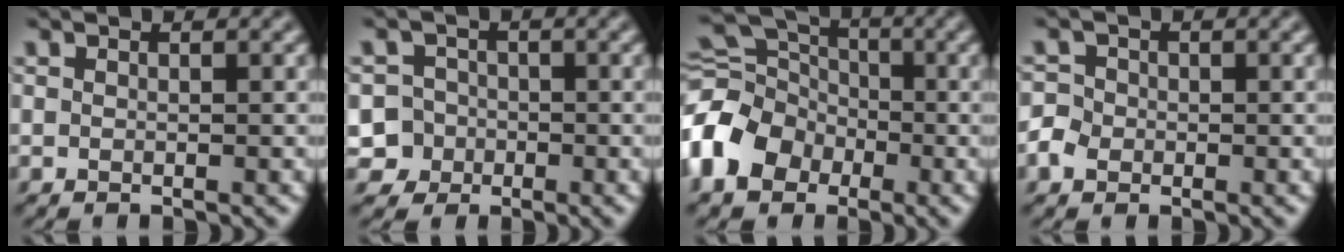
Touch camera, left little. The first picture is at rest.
{"total": 6.2, "force": [-2.9, 5.5, 0.7], "torque": [-0.005, -0.002, -0.075]}
{"total": 9.1, "force": [-3.4, 6.9, 5.0], "torque": [-0.123, 0.001, -0.079]}
{"total": 2.3, "force": [-0.8, 2.0, 0.7], "torque": [-0.004, 0.003, -0.017]}